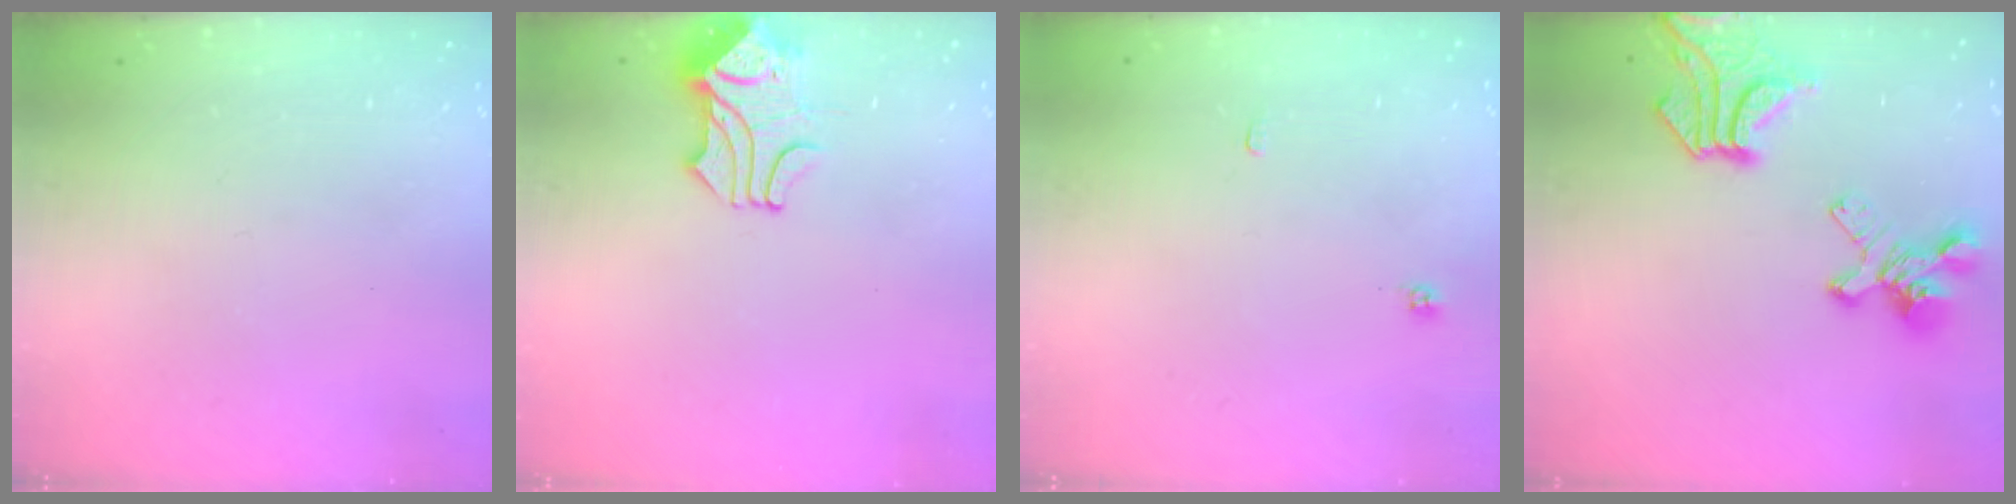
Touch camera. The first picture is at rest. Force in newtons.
{"total": 1.8, "press": 1.4, "slide": 1.0}
{"total": 1.9, "press": 1.9, "slide": 0.2}
{"total": 11.4, "press": 11.0, "slide": 2.8}